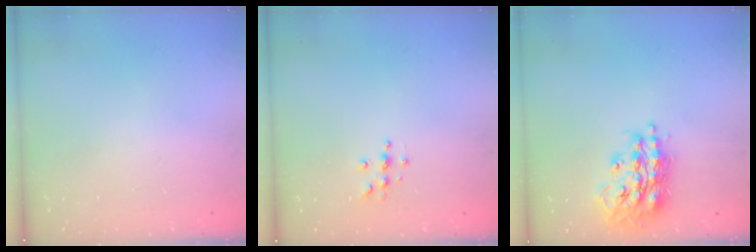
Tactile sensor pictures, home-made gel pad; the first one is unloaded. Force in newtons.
{"total": 4.7, "press": 4.6, "slide": 0.5}
{"total": 17.5, "press": 17.5, "slide": 1.2}